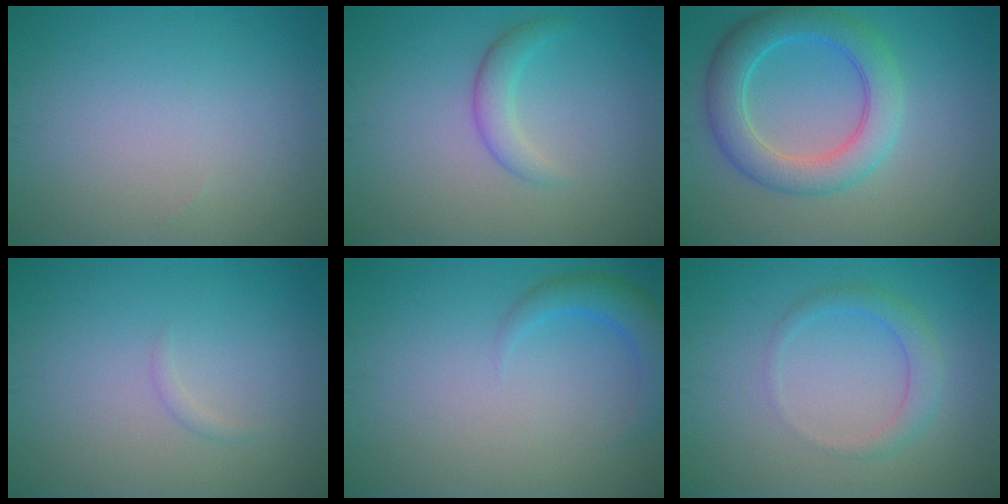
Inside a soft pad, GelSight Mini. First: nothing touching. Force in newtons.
{"total": 2.1, "press": 2.1, "slide": 0.1}
{"total": 5.6, "press": 5.6, "slide": 0.1}
{"total": 0.6, "press": 0.6, "slide": 0.0}
{"total": 2.8, "press": 2.8, "slide": 0.2}
{"total": 2.2, "press": 2.2, "slide": 0.1}